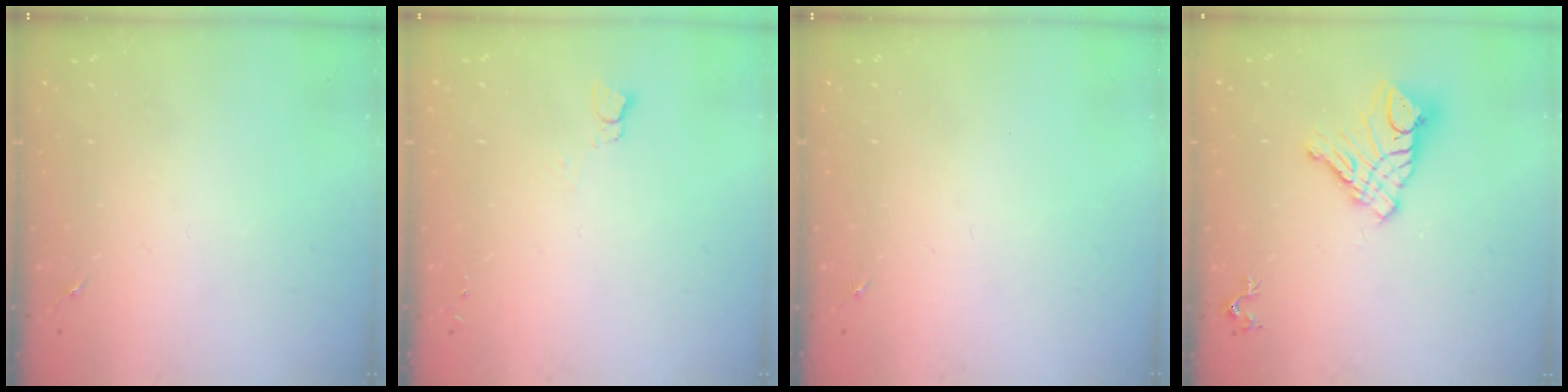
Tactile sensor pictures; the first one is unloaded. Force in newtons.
{"total": 2.7, "press": 2.7, "slide": 0.3}
{"total": 0.0}
{"total": 12.8, "press": 12.7, "slide": 1.4}